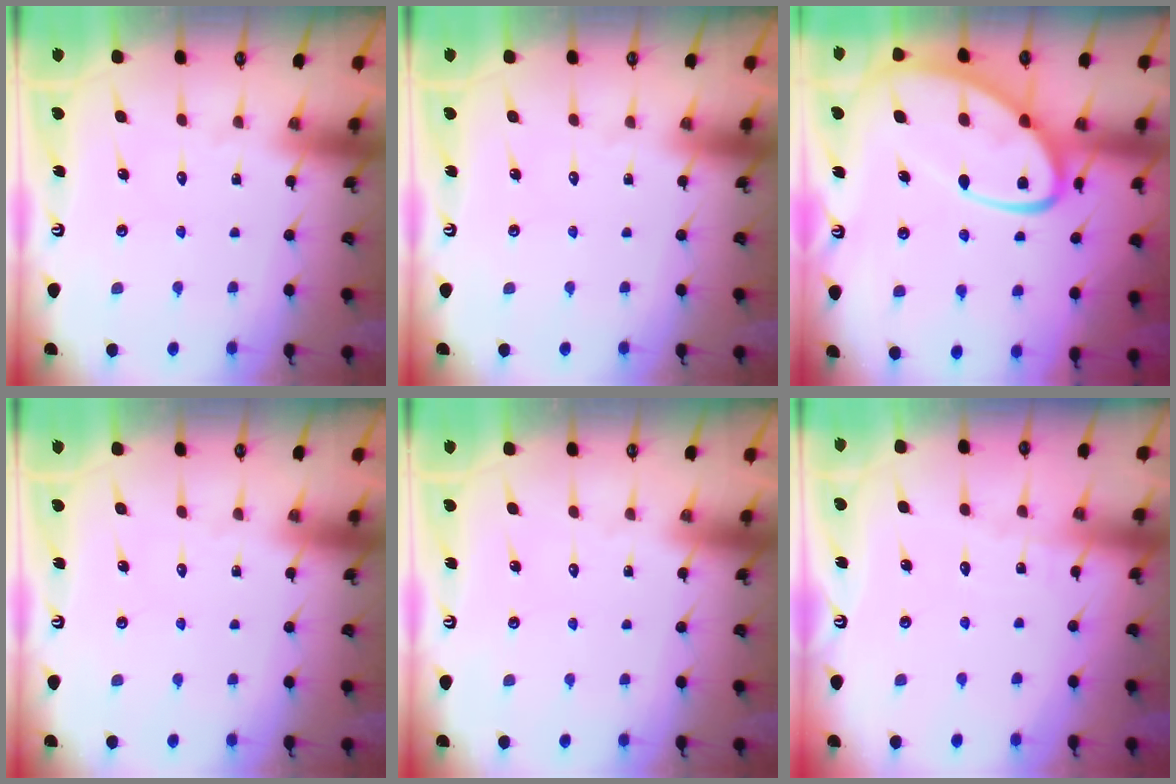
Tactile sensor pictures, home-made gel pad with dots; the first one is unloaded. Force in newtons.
{"total": 0.0}
{"total": 15.6, "press": 15.5, "slide": 1.5}
{"total": 0.0}
{"total": 0.0}
{"total": 1.8, "press": 1.8, "slide": 0.2}